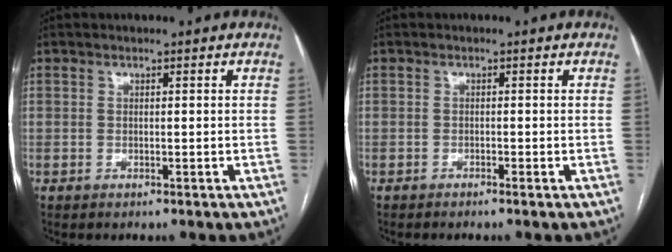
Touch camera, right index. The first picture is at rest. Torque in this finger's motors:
{"motor_torque": [-0.90, -0.18, -0.25, -0.03]}